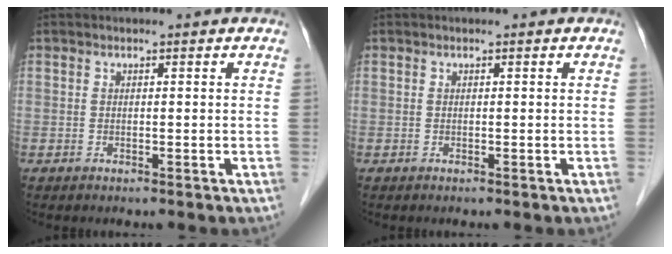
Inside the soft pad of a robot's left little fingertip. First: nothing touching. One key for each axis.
{"total": 0.0}